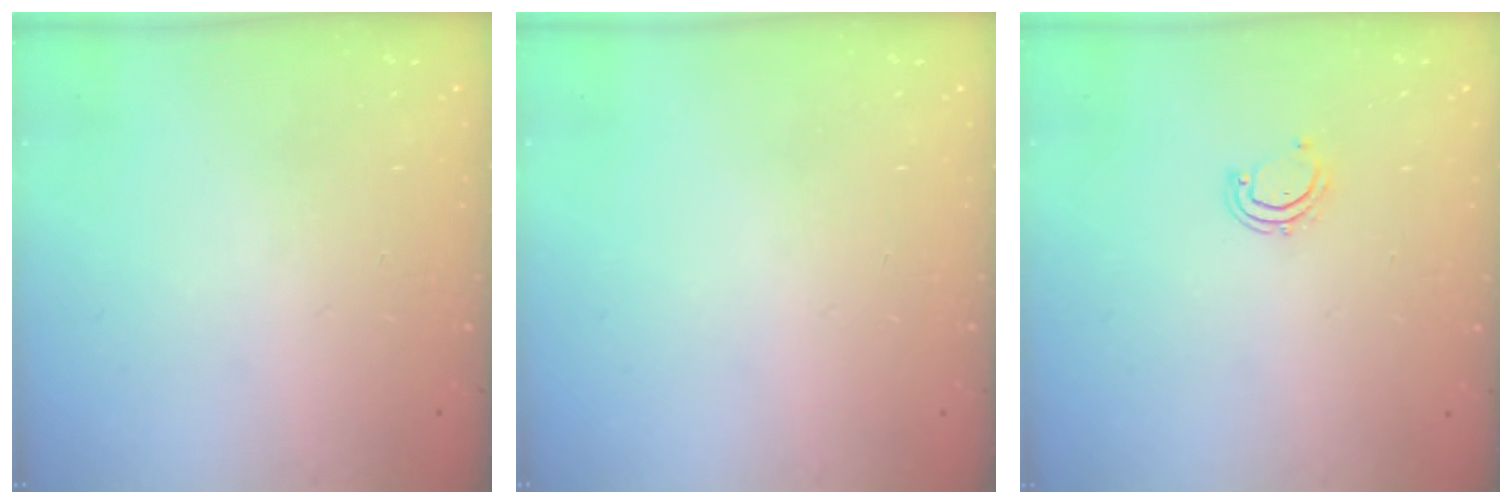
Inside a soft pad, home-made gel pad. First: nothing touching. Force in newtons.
{"total": 0.0}
{"total": 4.8, "press": 4.5, "slide": 1.8}